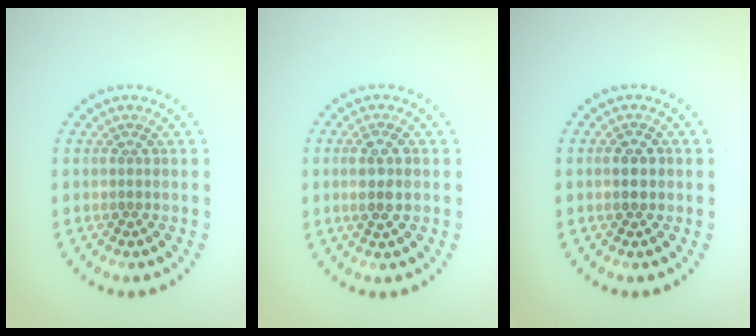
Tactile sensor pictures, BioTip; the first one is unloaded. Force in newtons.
{"total": 2.3, "press": 2.1, "slide": 0.8}
{"total": 2.0, "press": 2.0, "slide": 0.2}